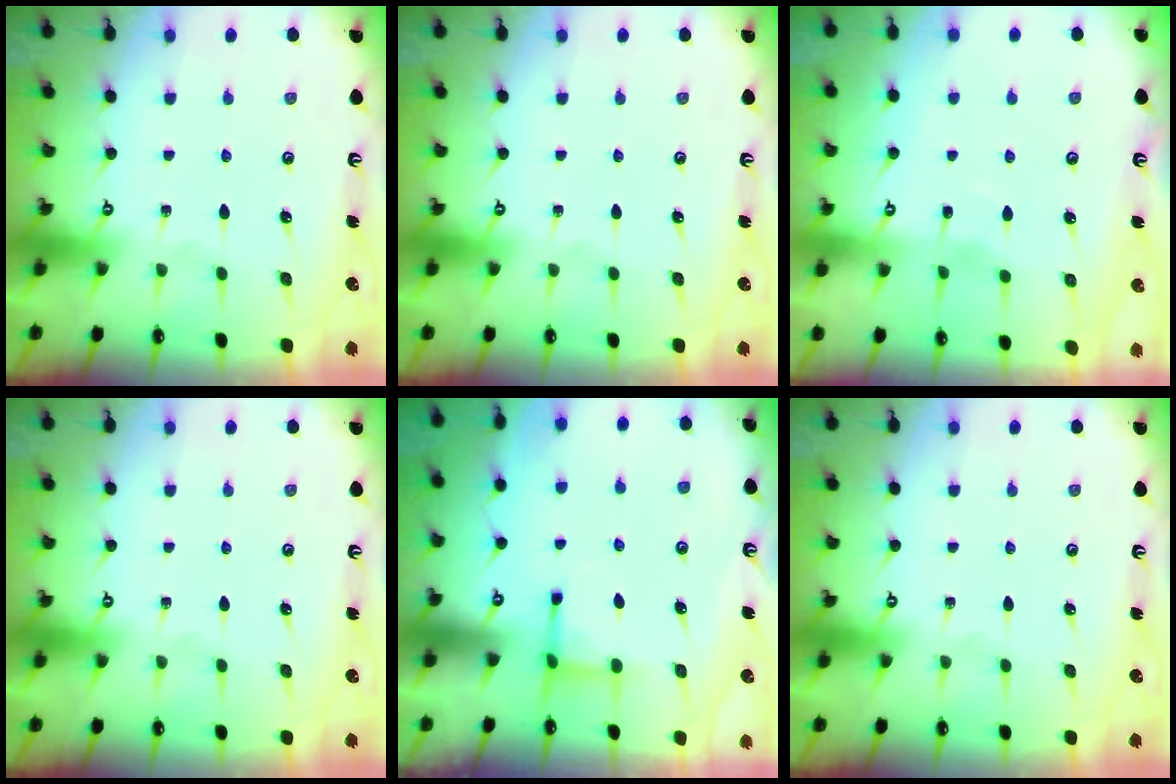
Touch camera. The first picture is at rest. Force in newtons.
{"total": 0.0}
{"total": 2.8, "press": 2.8, "slide": 0.5}
{"total": 0.0}
{"total": 2.9, "press": 2.8, "slide": 0.7}
{"total": 0.0}